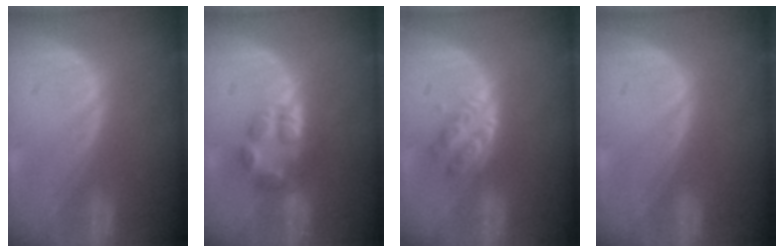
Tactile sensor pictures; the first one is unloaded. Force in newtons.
{"total": 5.9, "press": 5.3, "slide": 2.5}
{"total": 4.8, "press": 4.2, "slide": 2.3}
{"total": 0.0}